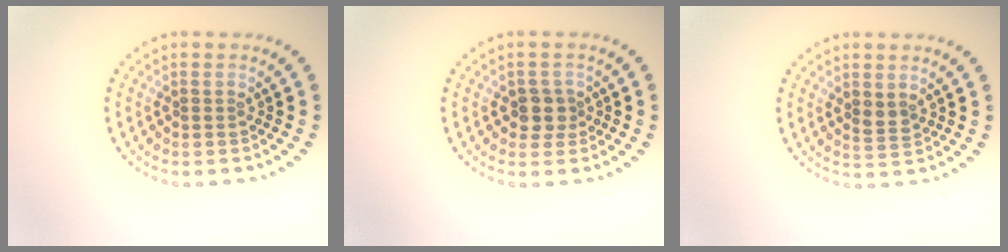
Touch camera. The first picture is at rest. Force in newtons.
{"total": 2.0, "press": 1.7, "slide": 0.9}
{"total": 1.3, "press": 1.1, "slide": 0.6}